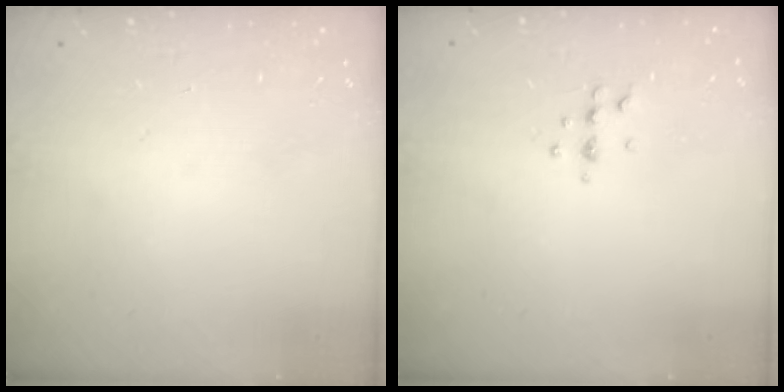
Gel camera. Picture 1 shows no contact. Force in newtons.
{"total": 5.2, "press": 5.0, "slide": 1.1}